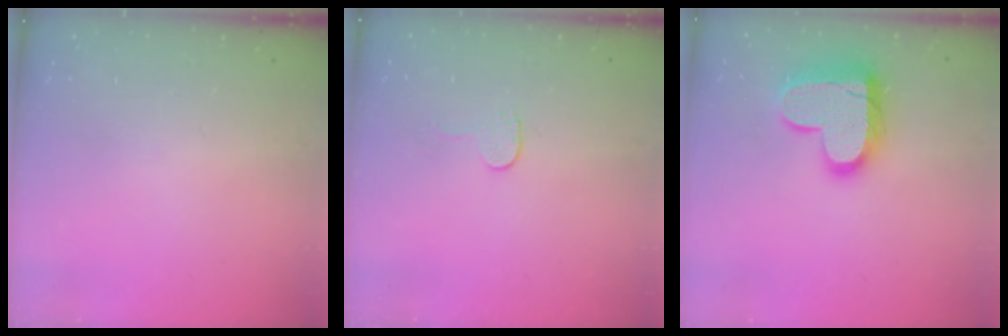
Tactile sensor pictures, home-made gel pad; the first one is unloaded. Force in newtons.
{"total": 2.9, "press": 2.9, "slide": 0.3}
{"total": 17.2, "press": 17.1, "slide": 1.1}